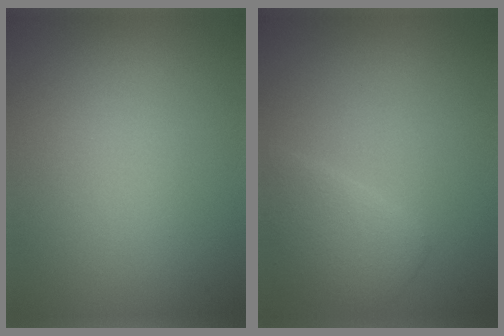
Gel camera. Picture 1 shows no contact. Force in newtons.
{"total": 2.7, "press": 2.7, "slide": 0.1}